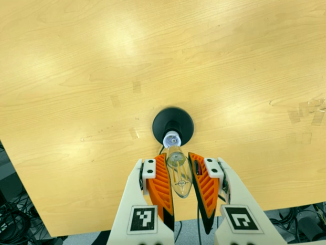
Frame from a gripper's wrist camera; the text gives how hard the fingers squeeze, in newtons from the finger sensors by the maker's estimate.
{"total": 19.9, "left": 21.7, "right": 18.0}